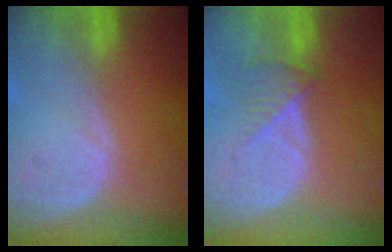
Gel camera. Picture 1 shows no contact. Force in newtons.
{"total": 3.1, "press": 2.8, "slide": 1.4}